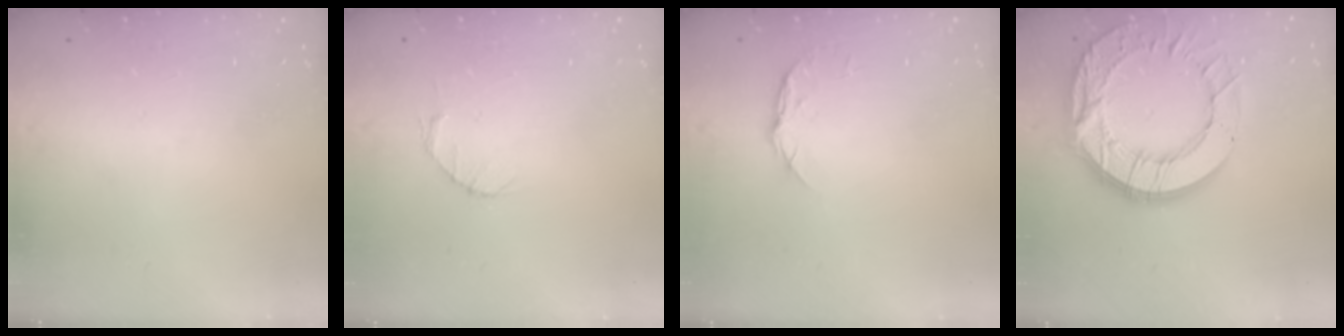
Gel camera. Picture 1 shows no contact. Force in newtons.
{"total": 2.7, "press": 2.7, "slide": 0.4}
{"total": 5.2, "press": 5.2, "slide": 0.7}
{"total": 22.1, "press": 22.0, "slide": 2.0}